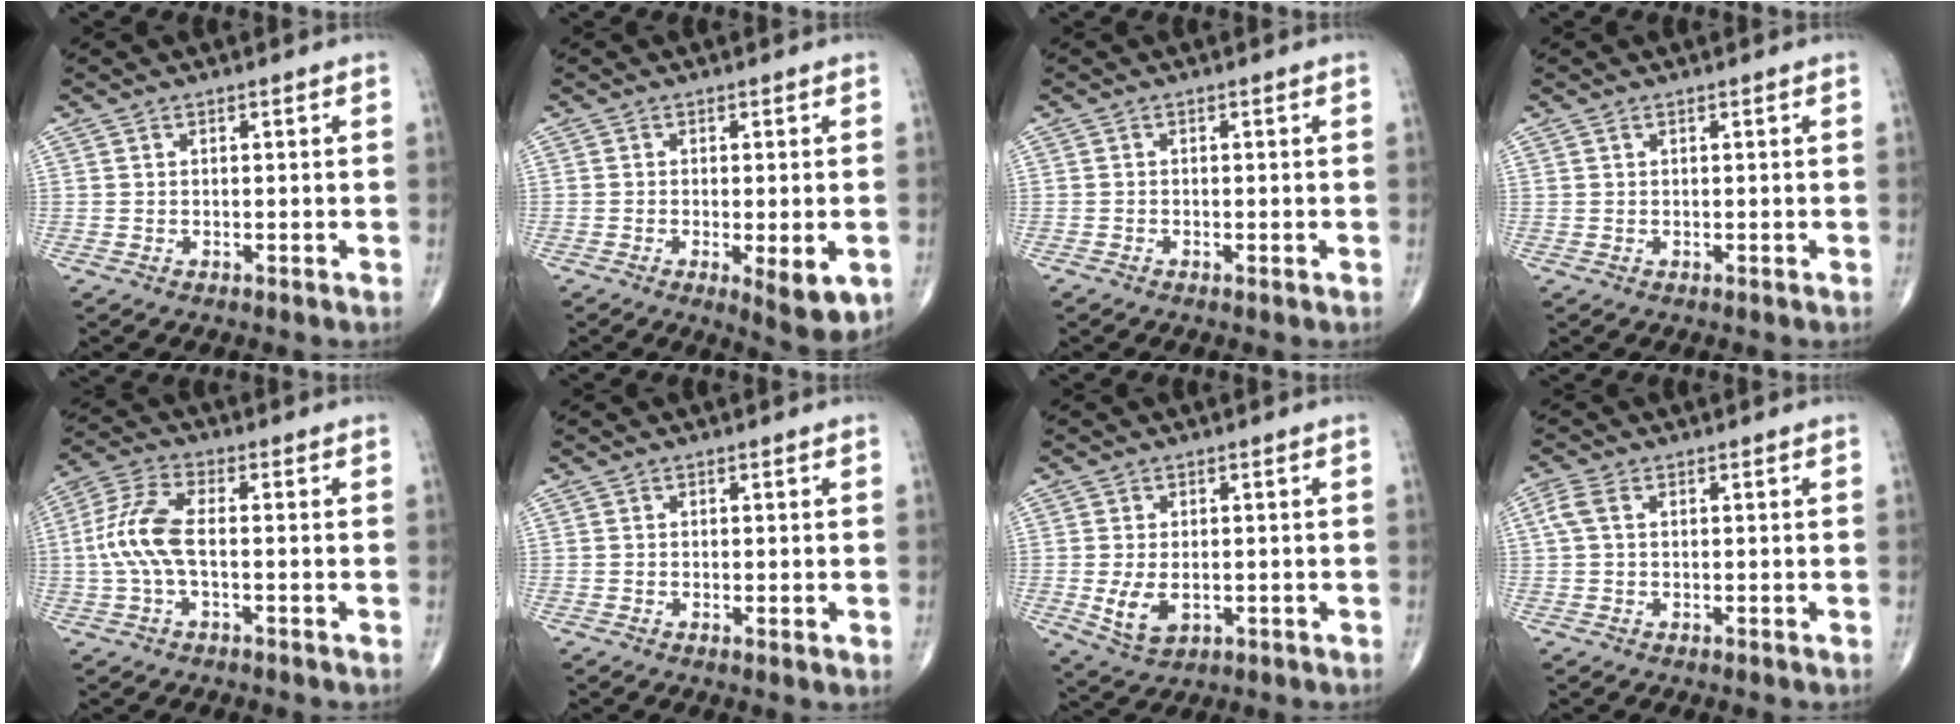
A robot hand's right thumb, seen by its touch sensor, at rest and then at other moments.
{"total": 7.1, "force": [-2.1, 2.1, 6.5], "torque": [-0.091, -0.018, -0.027]}
{"total": 0.6, "force": [-0.4, 0.3, 0.4], "torque": [-0.007, -0.001, -0.008]}
{"total": 0.0}
{"total": 8.6, "force": [-0.8, 3.5, 7.9], "torque": [-0.195, 0.023, -0.019]}
{"total": 1.1, "force": [-0.1, 0.2, 1.1], "torque": [-0.024, -0.005, -0.005]}
{"total": 6.1, "force": [-1.0, 3.8, 4.7], "torque": [-0.084, -0.009, -0.008]}
{"total": 2.8, "force": [0.5, 1.6, 2.2], "torque": [-0.064, 0.013, 0.009]}